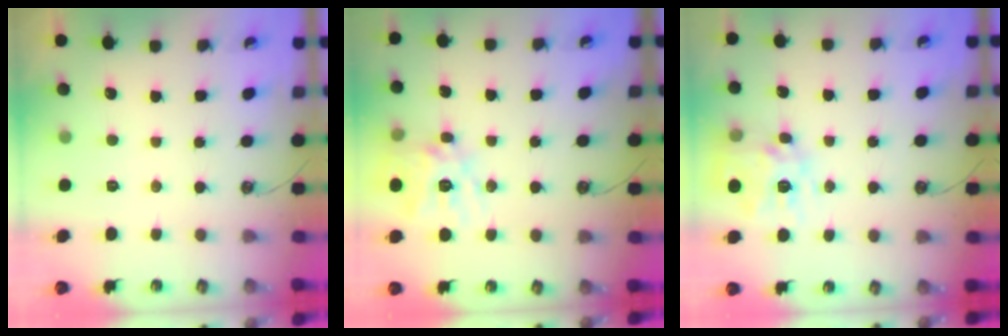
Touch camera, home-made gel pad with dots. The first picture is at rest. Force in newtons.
{"total": 15.4, "press": 15.2, "slide": 2.1}
{"total": 14.0, "press": 14.0, "slide": 1.2}